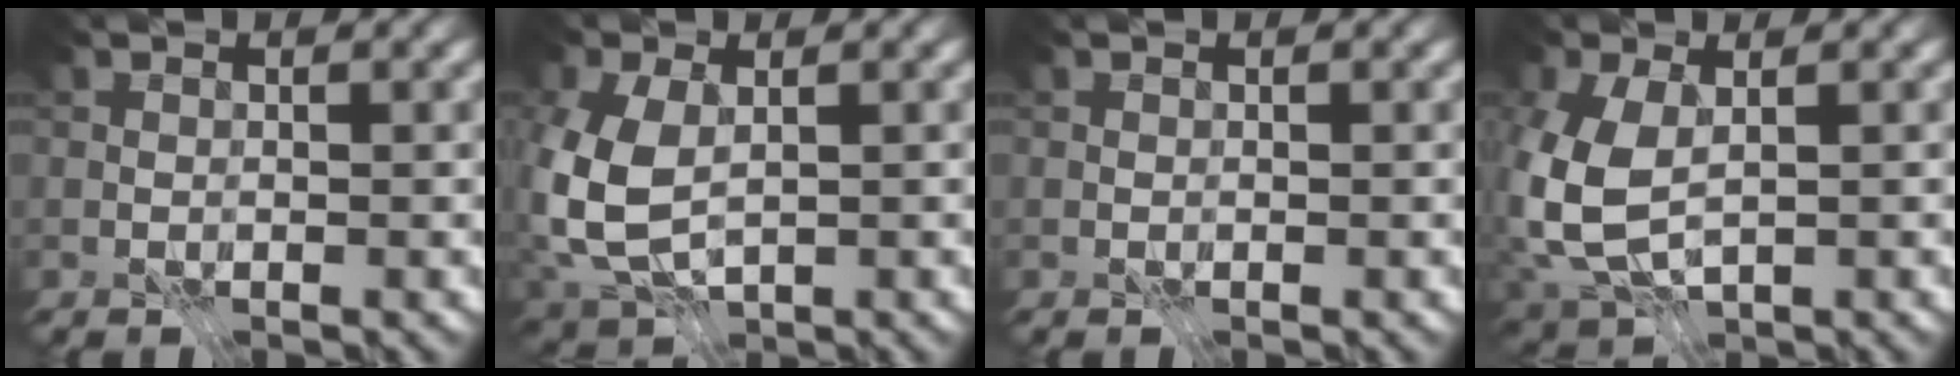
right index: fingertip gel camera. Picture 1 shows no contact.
{"total": 6.9, "force": [-0.4, 4.6, 5.2], "torque": [-0.136, -0.007, -0.003]}
{"total": 0.0}
{"total": 6.4, "force": [-0.3, 3.9, 5.0], "torque": [-0.131, -0.005, -0.004]}